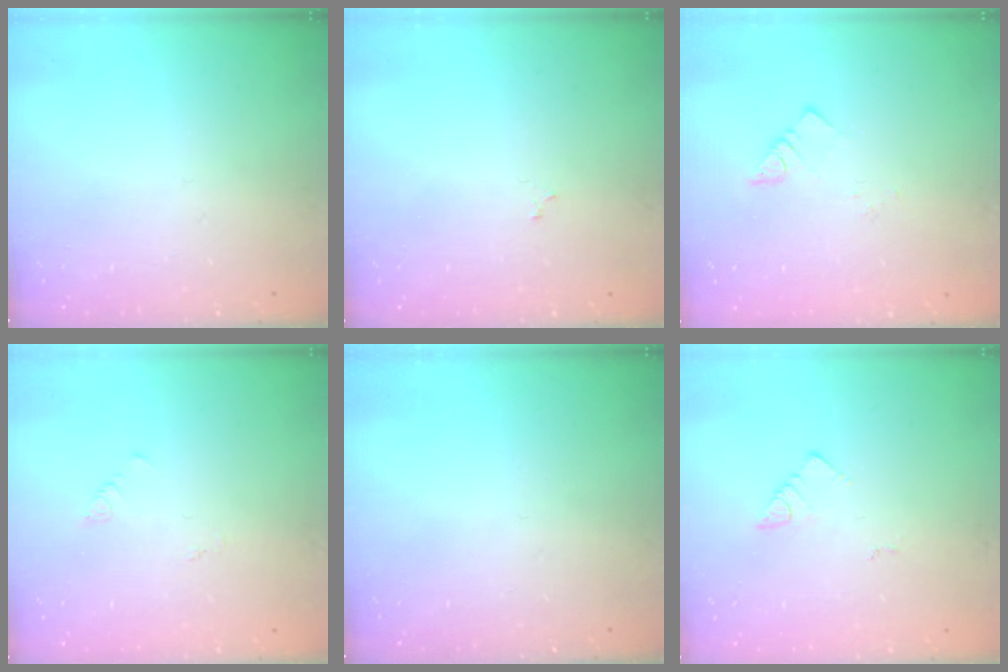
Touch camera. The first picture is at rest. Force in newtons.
{"total": 2.2, "press": 2.1, "slide": 0.3}
{"total": 1.9, "press": 1.9, "slide": 0.1}
{"total": 1.9, "press": 1.9, "slide": 0.4}
{"total": 0.0}
{"total": 3.1, "press": 3.1, "slide": 0.5}